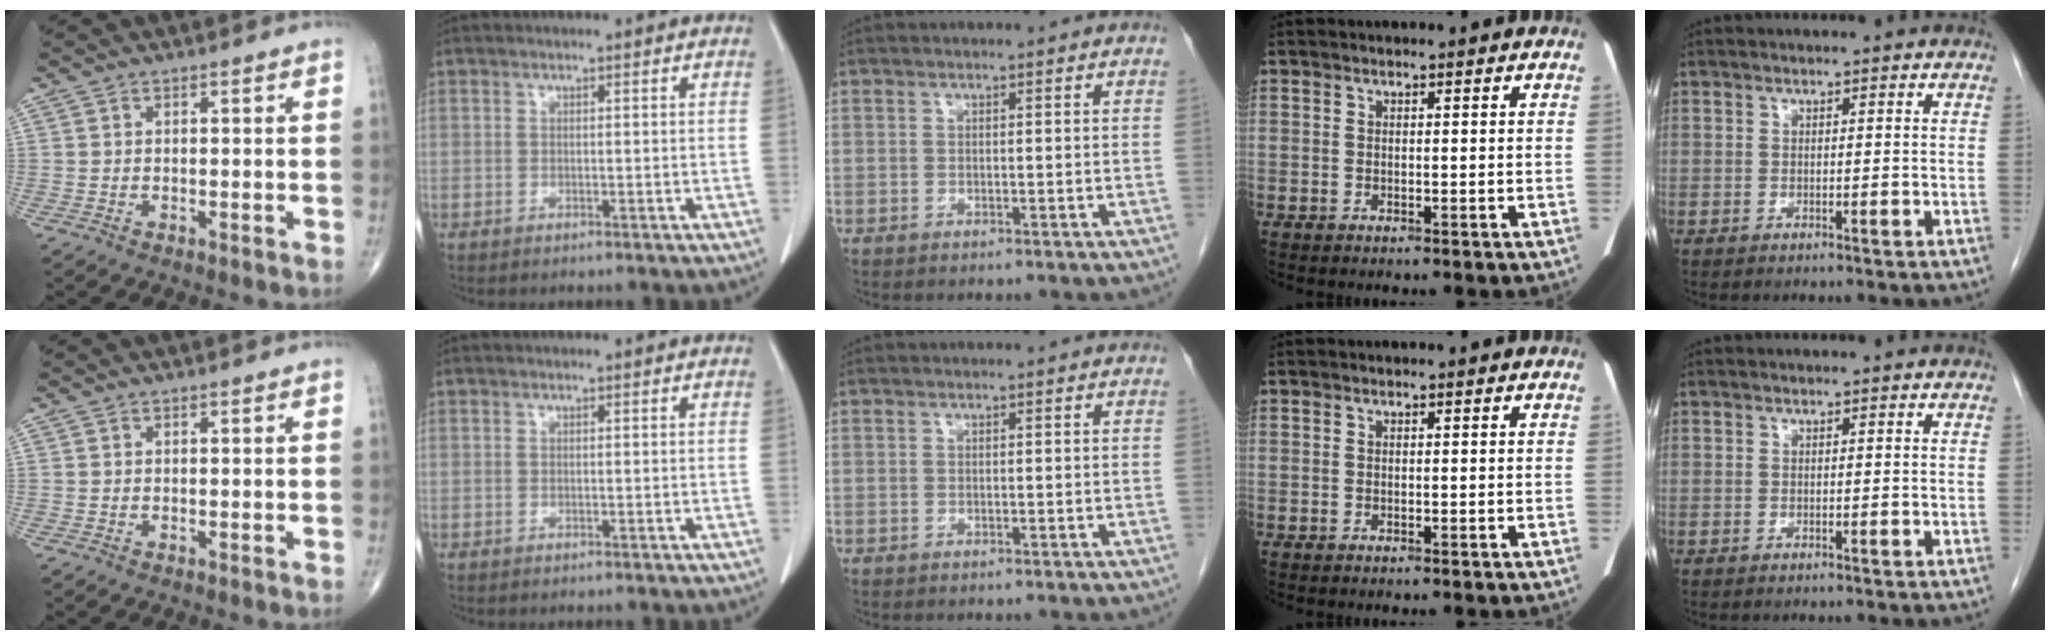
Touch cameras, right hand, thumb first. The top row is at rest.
{}